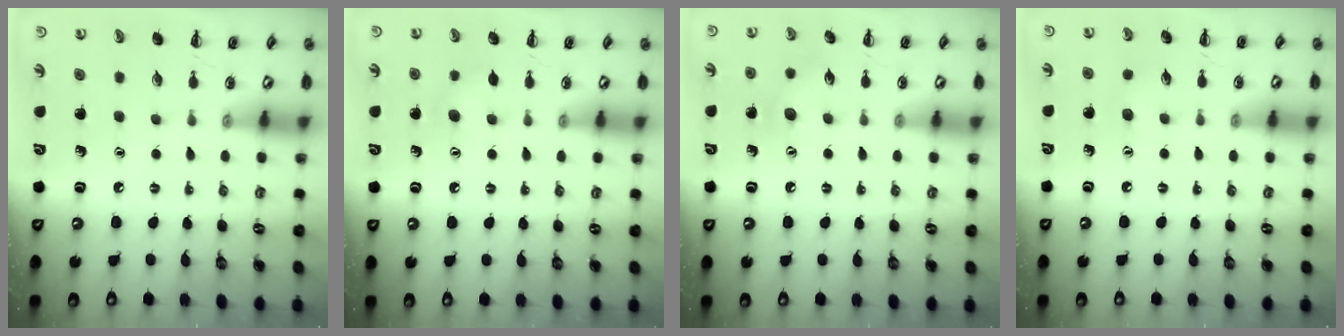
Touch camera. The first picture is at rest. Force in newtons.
{"total": 5.0, "press": 4.9, "slide": 1.3}
{"total": 7.0, "press": 6.8, "slide": 1.3}
{"total": 3.6, "press": 3.5, "slide": 0.9}